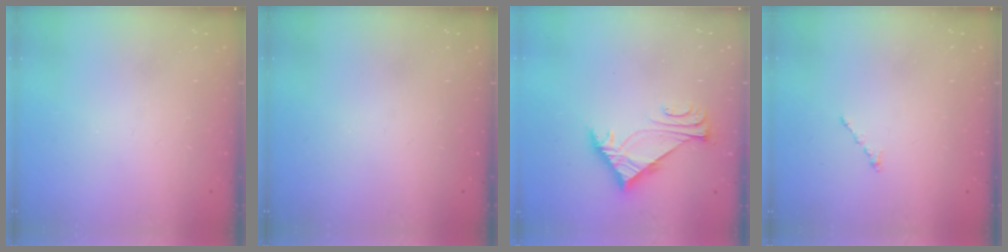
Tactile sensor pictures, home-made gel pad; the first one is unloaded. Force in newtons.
{"total": 0.0}
{"total": 6.5, "press": 6.4, "slide": 1.2}
{"total": 0.0}